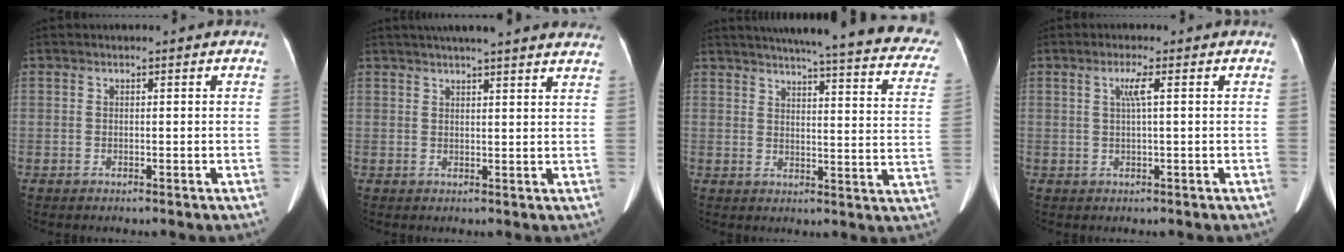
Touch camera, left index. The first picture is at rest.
{"total": 18.8, "force": [16.7, 1.5, 8.5], "torque": [-0.126, 0.023, 0.199]}
{"total": 29.3, "force": [25.5, 3.3, 14.1], "torque": [-0.177, -0.058, 0.281]}
{"total": 2.4, "force": [0.6, -0.3, 2.3], "torque": [-0.049, 0.005, 0.012]}